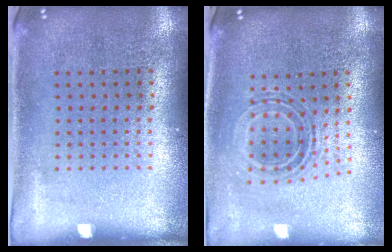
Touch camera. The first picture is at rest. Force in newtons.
{"total": 0.7, "press": 0.7, "slide": 0.2}